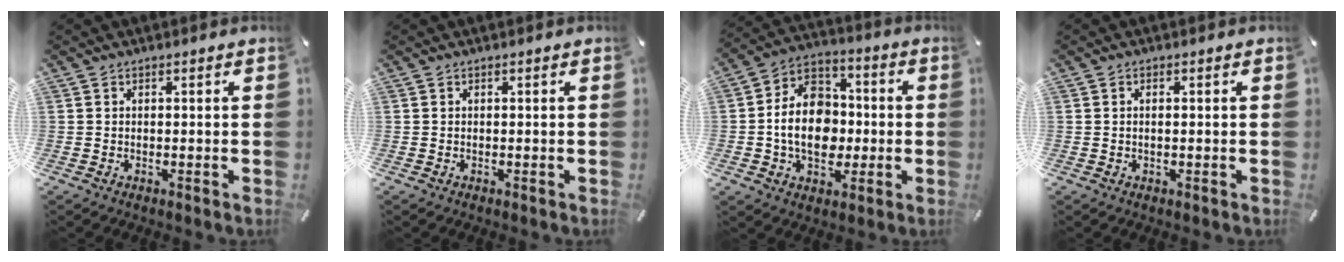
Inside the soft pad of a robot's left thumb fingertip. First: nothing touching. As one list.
[{"total": 0.0}, {"total": 13.8, "force": [-2.2, 10.8, 8.3], "torque": [-0.157, 0.022, -0.036]}, {"total": 1.0, "force": [0.0, 0.3, 1.0], "torque": [-0.019, 0.001, -0.001]}]